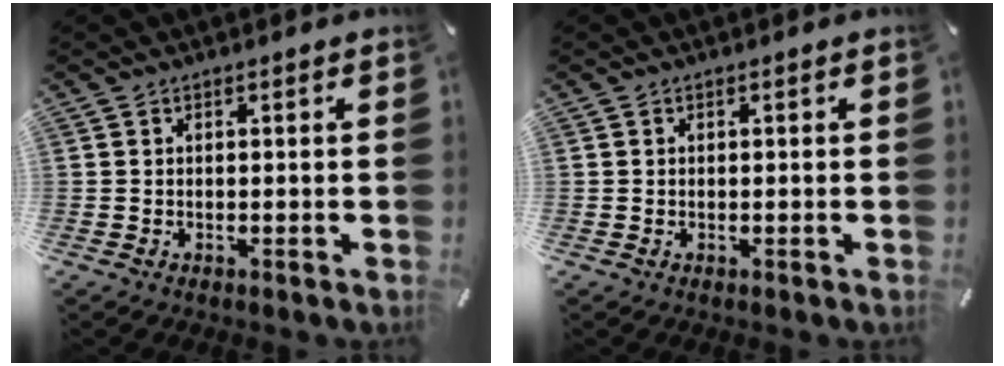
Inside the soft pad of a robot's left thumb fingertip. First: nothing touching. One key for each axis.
{"total": 0.0}